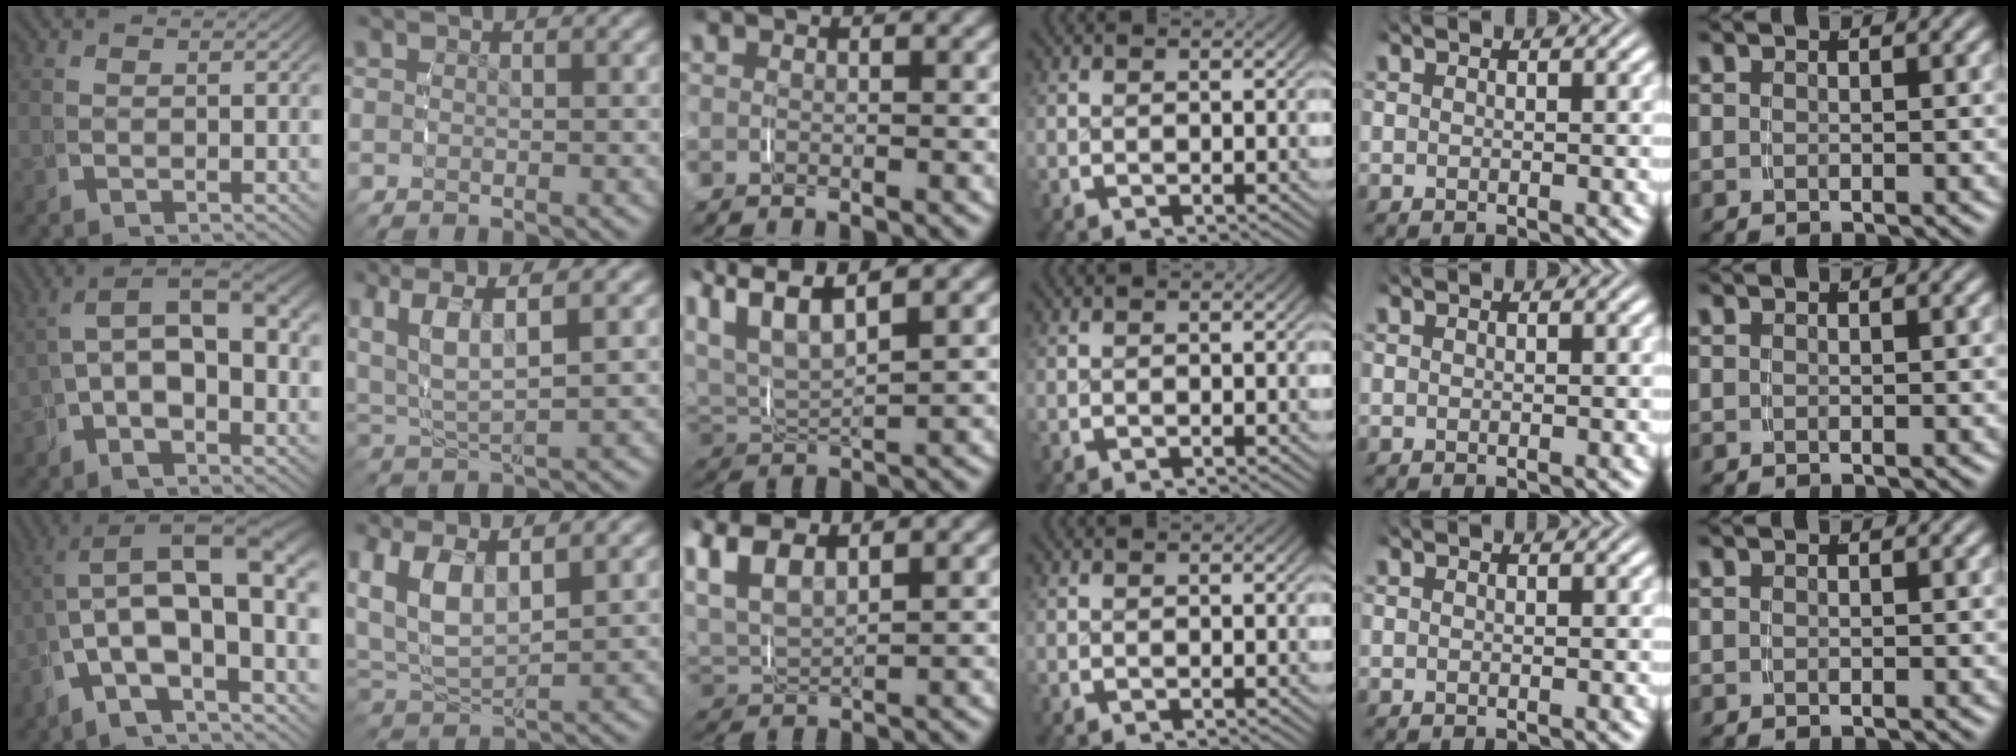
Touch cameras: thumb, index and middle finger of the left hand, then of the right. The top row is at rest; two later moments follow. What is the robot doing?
{"motion": "grasp_and_lifting", "object": "shirt"}